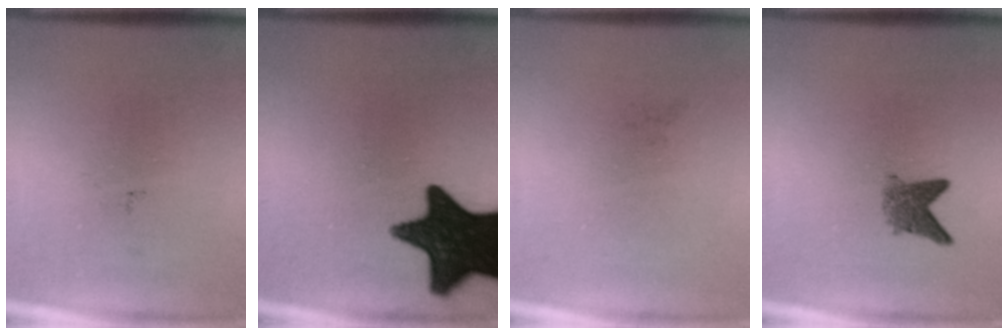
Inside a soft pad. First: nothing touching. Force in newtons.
{"total": 16.5}
{"total": 0.0}
{"total": 3.0}